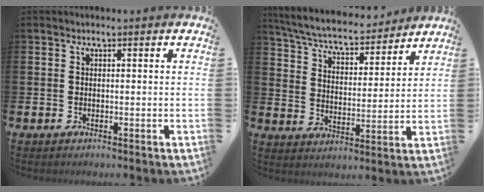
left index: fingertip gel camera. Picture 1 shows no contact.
{"total": 6.5, "force": [6.1, 1.3, 1.7], "torque": [-0.063, -0.046, 0.104]}